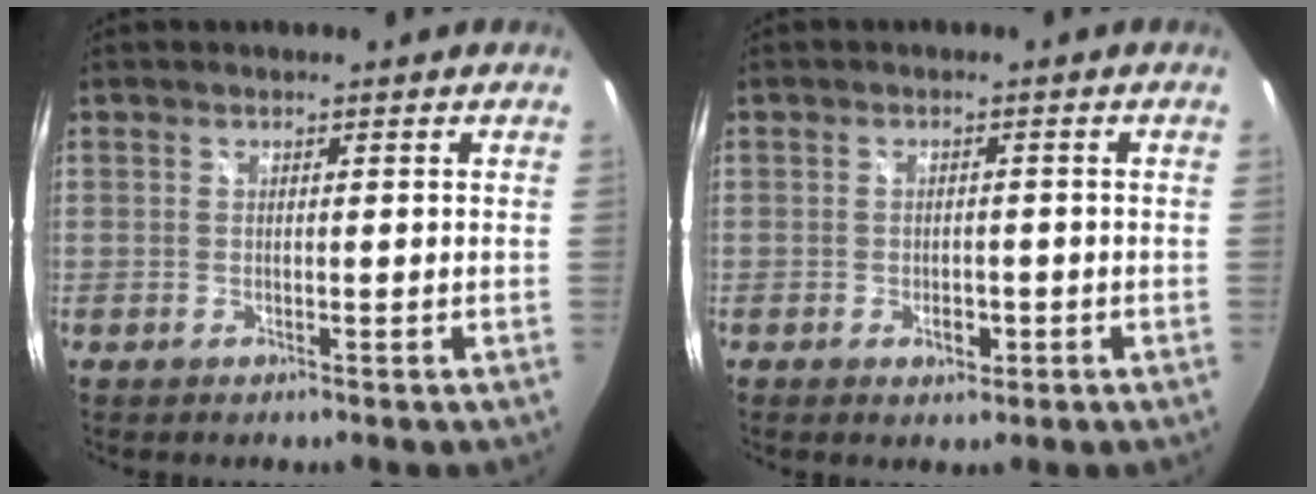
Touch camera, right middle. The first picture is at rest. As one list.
[{"total": 2.8, "force": [-1.2, 1.8, 1.8], "torque": [-0.032, -0.002, -0.015]}]